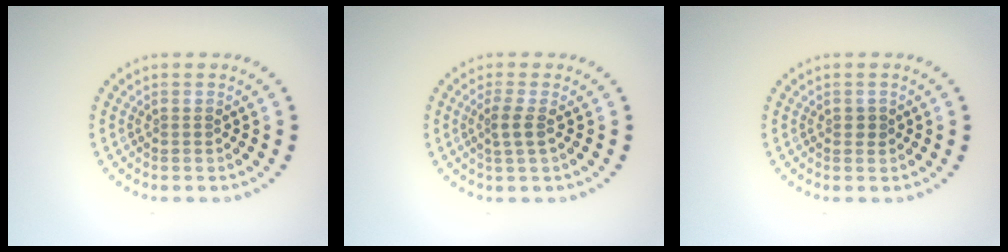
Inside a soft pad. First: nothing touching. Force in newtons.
{"total": 1.7, "press": 1.4, "slide": 1.0}
{"total": 0.8, "press": 0.8, "slide": 0.1}